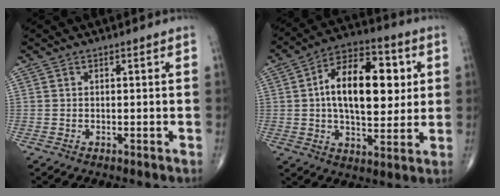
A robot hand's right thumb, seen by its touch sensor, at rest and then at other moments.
{"total": 18.4, "force": [2.9, 9.8, 15.3], "torque": [-0.214, 0.009, 0.040]}